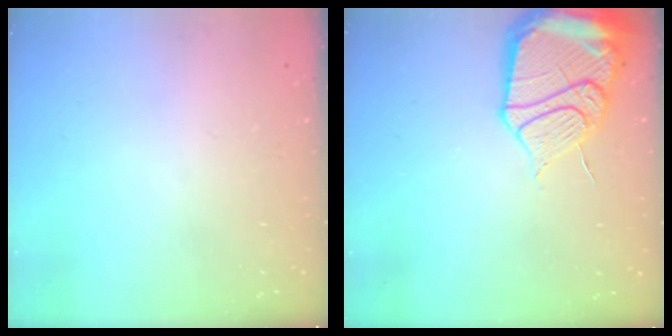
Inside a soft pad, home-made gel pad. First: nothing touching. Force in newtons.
{"total": 17.6, "press": 17.4, "slide": 2.9}